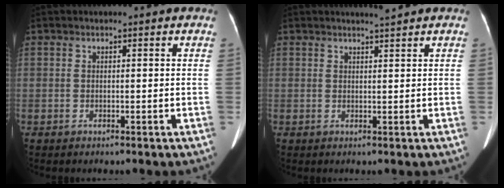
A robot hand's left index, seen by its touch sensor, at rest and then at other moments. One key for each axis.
{"total": 1.9, "fx": 1.7, "fy": -0.5, "fz": 0.7, "tx": -0.009, "ty": -0.001, "tz": 0.030}